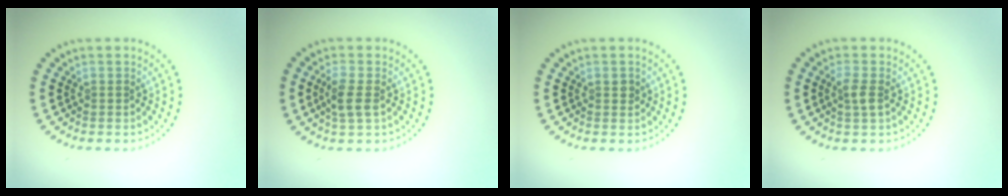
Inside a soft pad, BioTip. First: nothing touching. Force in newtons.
{"total": 2.3, "press": 2.1, "slide": 0.9}
{"total": 0.8, "press": 0.8, "slide": 0.2}
{"total": 1.5, "press": 1.4, "slide": 0.6}